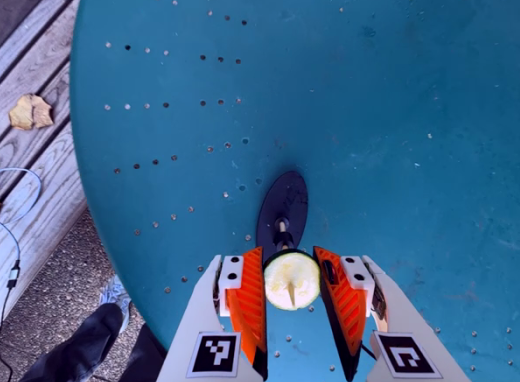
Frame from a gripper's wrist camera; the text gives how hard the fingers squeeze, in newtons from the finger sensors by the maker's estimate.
{"total": 12.7, "left": 12.7, "right": 12.6}